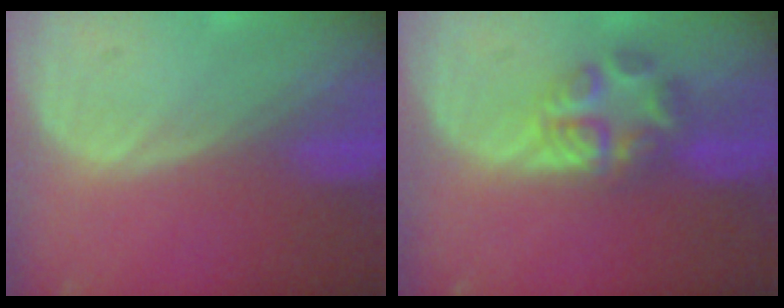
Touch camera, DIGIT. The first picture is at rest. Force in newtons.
{"total": 5.6, "press": 5.5, "slide": 1.0}